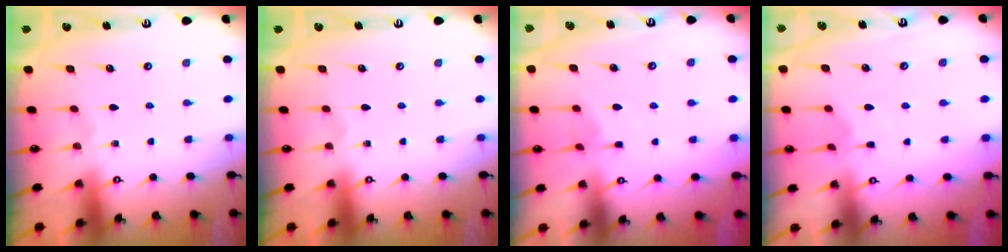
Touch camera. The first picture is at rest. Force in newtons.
{"total": 0.0}
{"total": 3.9, "press": 3.8, "slide": 0.5}
{"total": 3.3, "press": 3.2, "slide": 0.4}